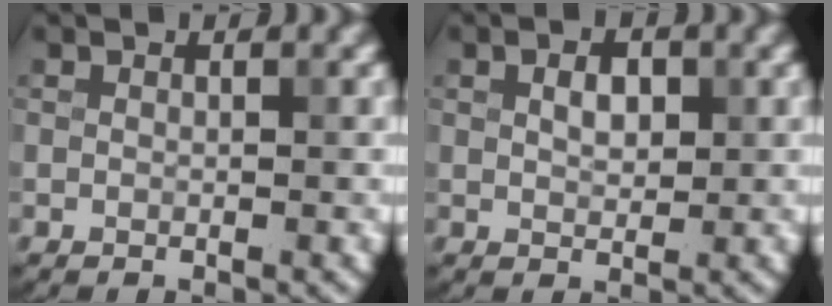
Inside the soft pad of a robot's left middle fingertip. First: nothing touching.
{"total": 2.1, "force": [0.6, 1.3, 1.6], "torque": [-0.028, 0.001, 0.009]}